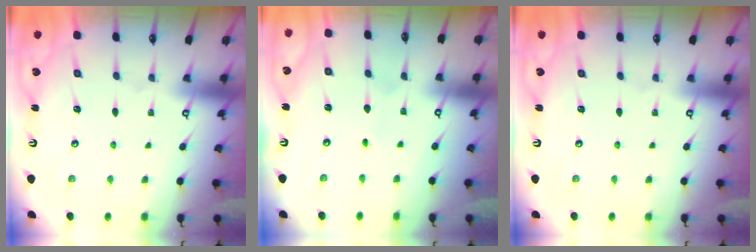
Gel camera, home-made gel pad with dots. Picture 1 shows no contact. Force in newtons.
{"total": 1.1, "press": 1.1, "slide": 0.1}
{"total": 0.0}